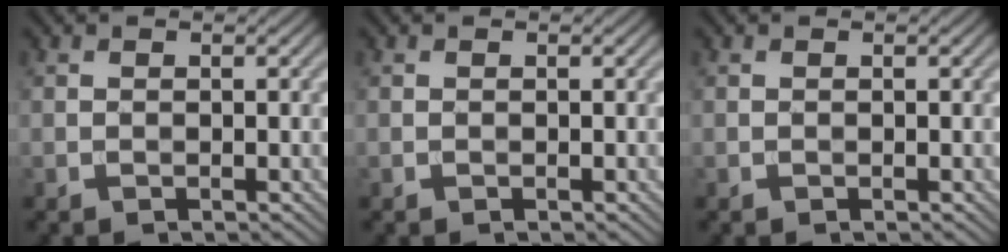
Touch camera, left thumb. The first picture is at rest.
{"total": 0.0}
{"total": 0.0}